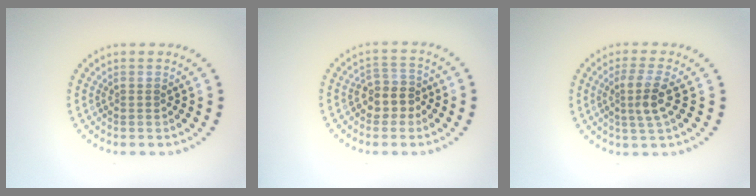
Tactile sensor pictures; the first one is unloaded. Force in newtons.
{"total": 2.7, "press": 2.4, "slide": 1.1}
{"total": 2.8, "press": 2.4, "slide": 1.4}